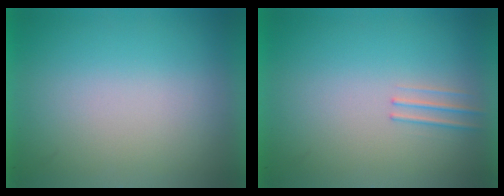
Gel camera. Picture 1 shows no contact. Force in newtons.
{"total": 1.1}